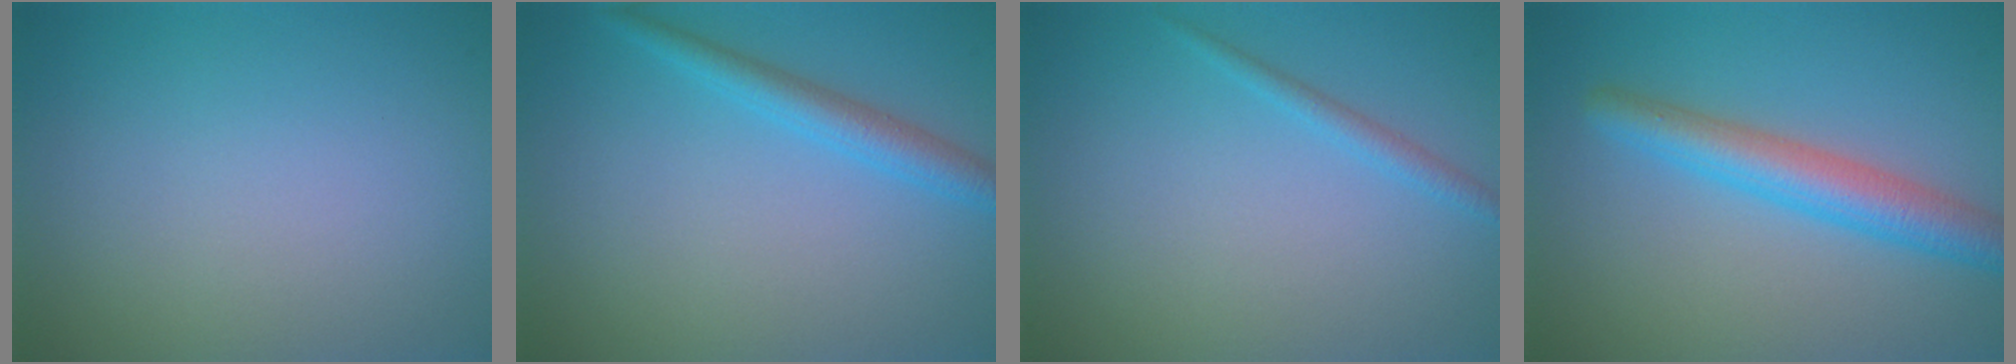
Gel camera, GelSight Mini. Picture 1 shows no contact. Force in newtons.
{"total": 2.7, "press": 2.7, "slide": 0.2}
{"total": 1.3, "press": 1.3, "slide": 0.0}
{"total": 4.6, "press": 4.6, "slide": 0.1}